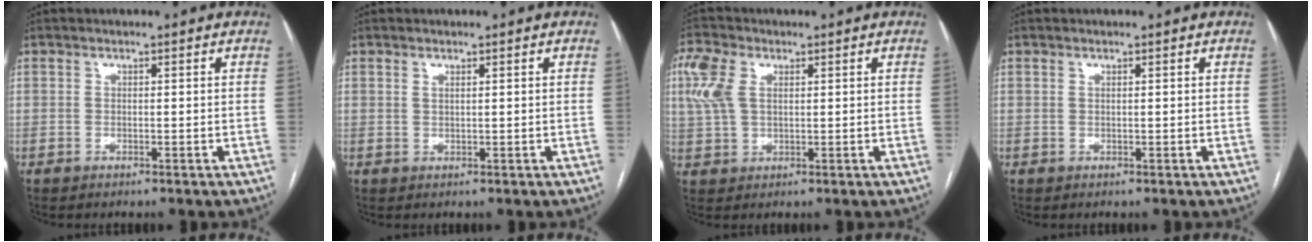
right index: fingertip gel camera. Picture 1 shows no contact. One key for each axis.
{"total": 0.7, "fx": 0.5, "fy": 0.0, "fz": 0.5, "tx": -0.013, "ty": -0.004, "tz": 0.011}
{"total": 6.6, "fx": 2.4, "fy": 4.0, "fz": 4.7, "tx": -0.139, "ty": 0.023, "tz": 0.053}
{"total": 0.0}